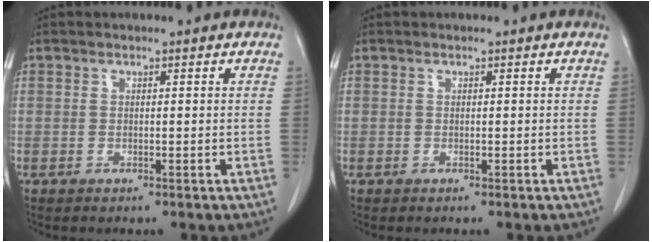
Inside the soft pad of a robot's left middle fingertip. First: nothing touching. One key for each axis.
{"total": 0.0}